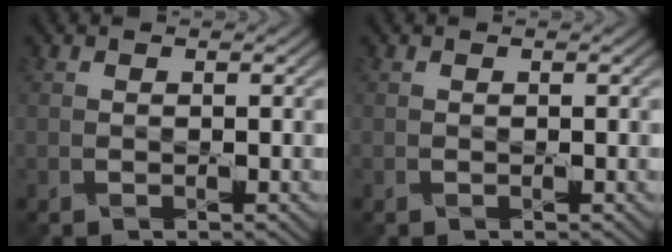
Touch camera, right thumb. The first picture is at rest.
{"total": 0.0}